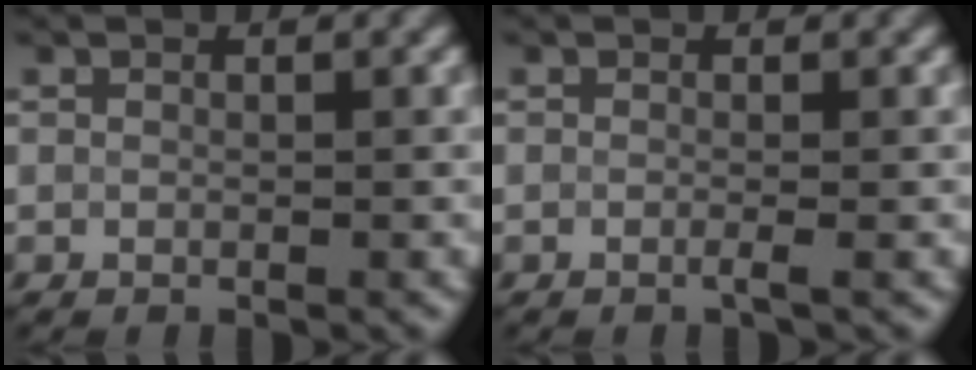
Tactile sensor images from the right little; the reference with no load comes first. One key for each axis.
{"total": 1.1, "fx": -0.6, "fy": 0.2, "fz": 0.9, "tx": -0.008, "ty": -0.004, "tz": -0.012}